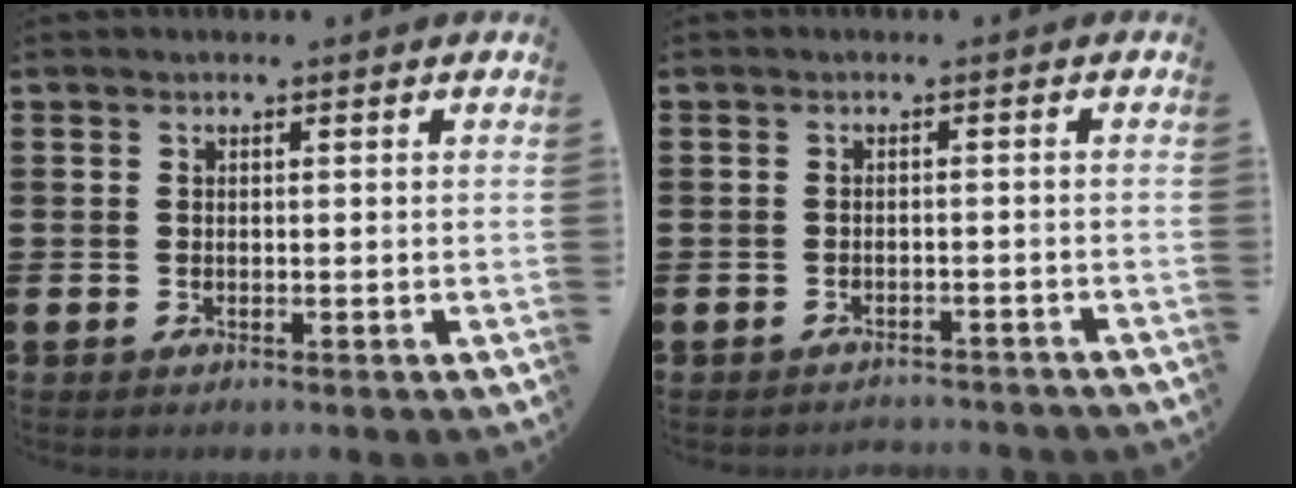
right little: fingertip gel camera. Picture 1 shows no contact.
{"total": 1.5, "force": [-1.5, 0.0, -0.1], "torque": [-0.003, 0.003, -0.031]}